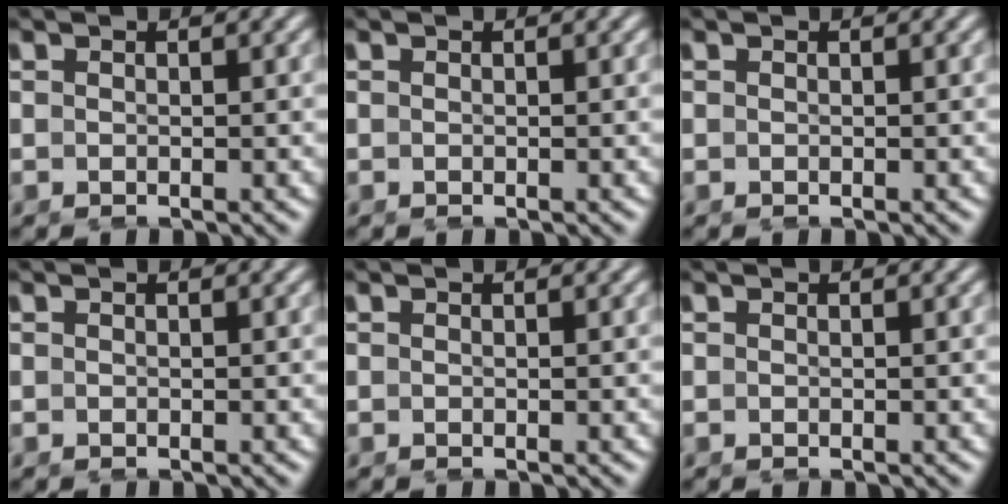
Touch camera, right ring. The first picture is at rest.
{"total": 0.0}
{"total": 0.0}
{"total": 0.0}
{"total": 0.0}
{"total": 0.0}